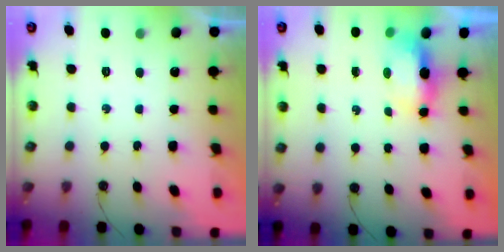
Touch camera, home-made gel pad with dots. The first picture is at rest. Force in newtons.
{"total": 6.0, "press": 5.9, "slide": 0.8}